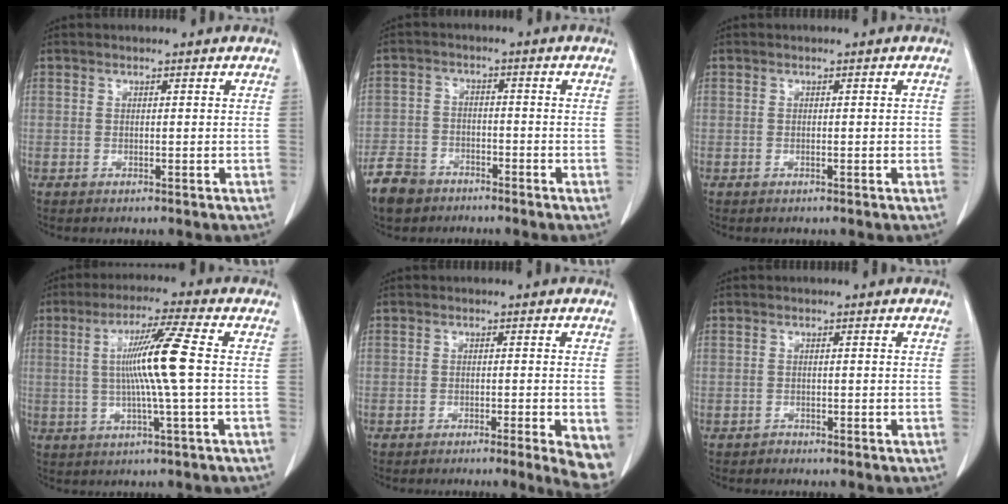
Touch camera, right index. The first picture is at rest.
{"total": 6.4, "force": [-5.0, 3.6, 1.7], "torque": [-0.043, -0.004, -0.094]}
{"total": 0.7, "force": [-0.3, 0.2, 0.6], "torque": [-0.005, 0.002, -0.003]}
{"total": 9.5, "force": [0.5, -1.5, 9.4], "torque": [-0.175, 0.000, 0.009]}
{"total": 7.4, "force": [-4.3, 1.0, 5.9], "torque": [-0.056, -0.011, -0.061]}
{"total": 0.6, "force": [-0.5, 0.3, -0.2], "torque": [-0.002, 0.000, -0.011]}